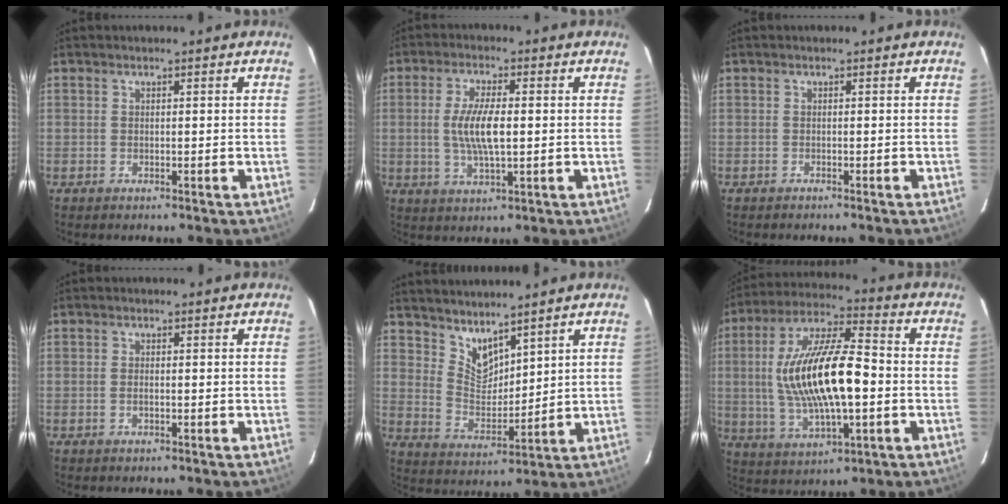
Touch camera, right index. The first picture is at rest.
{"total": 7.6, "force": [0.0, 2.1, 7.3], "torque": [-0.145, -0.002, 0.002]}
{"total": 0.5, "force": [-0.5, -0.2, 0.1], "torque": [0.005, -0.005, -0.007]}
{"total": 0.8, "force": [-0.3, 0.4, 0.7], "torque": [-0.015, 0.001, -0.006]}
{"total": 6.8, "force": [5.7, 2.6, 2.6], "torque": [-0.040, -0.005, 0.116]}
{"total": 19.1, "force": [-0.8, 6.5, 18.0], "torque": [-0.348, 0.008, -0.009]}